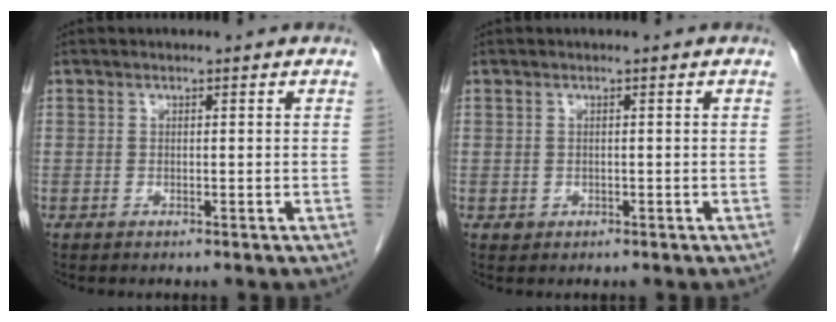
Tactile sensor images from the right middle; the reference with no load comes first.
{"total": 0.7, "force": [-0.2, 0.7, 0.2], "torque": [-0.004, 0.001, 0.001]}